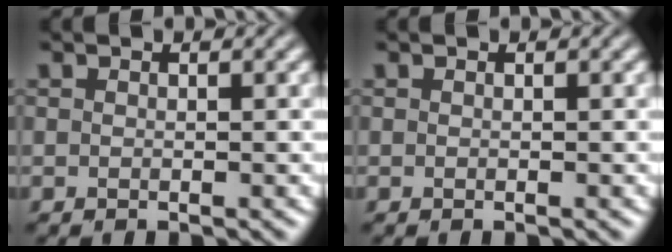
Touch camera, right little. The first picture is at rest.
{"total": 0.0}